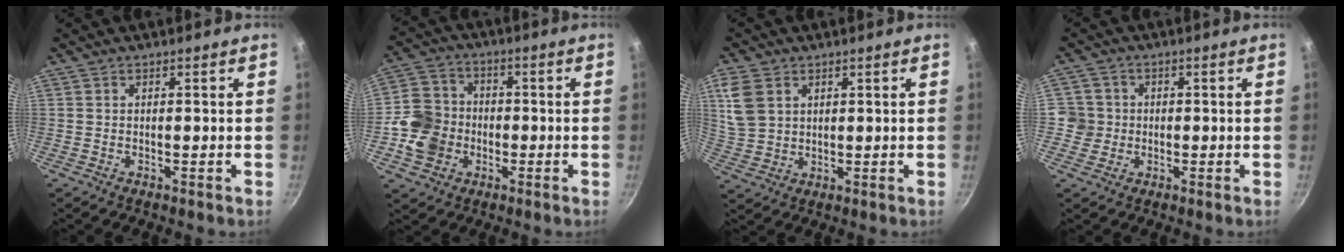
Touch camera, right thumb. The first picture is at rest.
{"total": 11.0, "force": [-2.4, 9.6, 4.9], "torque": [-0.071, 0.024, -0.054]}
{"total": 7.7, "force": [3.0, 5.7, 4.3], "torque": [-0.073, -0.010, 0.068]}
{"total": 4.5, "force": [-0.5, 4.5, 0.6], "torque": [0.025, 0.008, -0.014]}